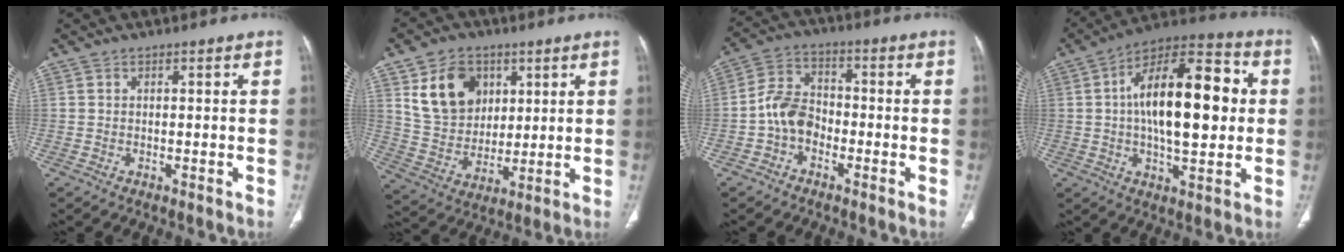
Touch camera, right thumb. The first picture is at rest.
{"total": 13.6, "force": [5.5, 10.4, 7.0], "torque": [-0.087, -0.018, 0.113]}
{"total": 6.1, "force": [-2.3, 4.6, 3.1], "torque": [-0.044, 0.028, -0.056]}
{"total": 21.2, "force": [2.0, 9.5, 18.9], "torque": [-0.277, 0.027, 0.023]}